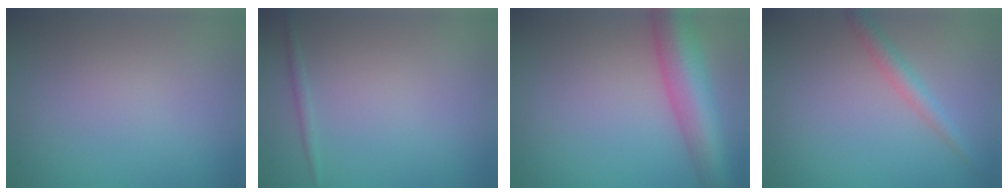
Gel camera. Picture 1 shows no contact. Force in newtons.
{"total": 0.7, "press": 0.7, "slide": 0.0}
{"total": 7.7, "press": 7.7, "slide": 0.3}
{"total": 1.9, "press": 1.9, "slide": 0.1}